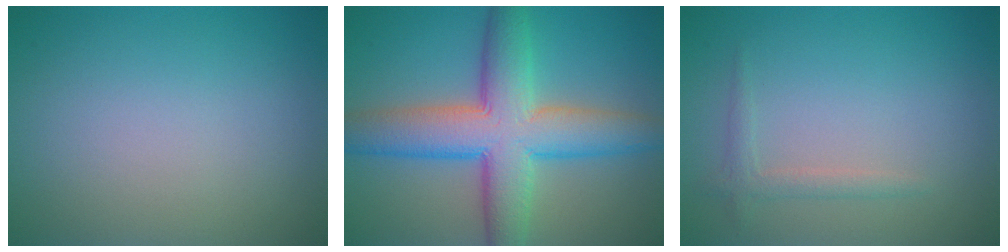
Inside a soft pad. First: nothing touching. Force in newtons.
{"total": 9.3, "press": 9.3, "slide": 0.3}
{"total": 1.4, "press": 1.4, "slide": 0.1}